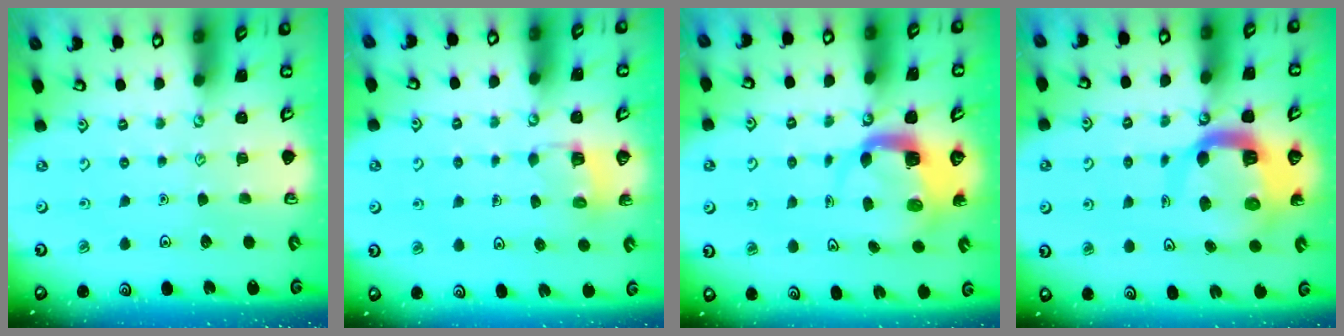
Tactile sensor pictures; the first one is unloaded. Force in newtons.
{"total": 2.8, "press": 2.8, "slide": 0.2}
{"total": 4.6, "press": 4.6, "slide": 0.5}
{"total": 11.3, "press": 11.2, "slide": 1.5}